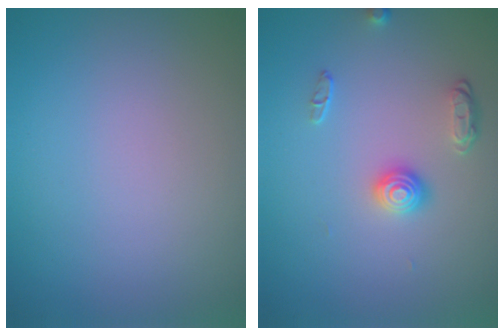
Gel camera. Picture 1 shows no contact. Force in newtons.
{"total": 2.1, "press": 1.6, "slide": 1.4}